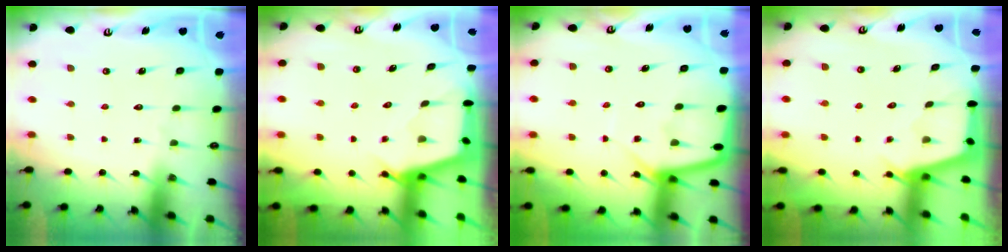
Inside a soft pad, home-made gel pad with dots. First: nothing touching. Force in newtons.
{"total": 2.6, "press": 2.6, "slide": 0.3}
{"total": 6.1, "press": 6.1, "slide": 0.7}
{"total": 2.7, "press": 2.7, "slide": 0.3}